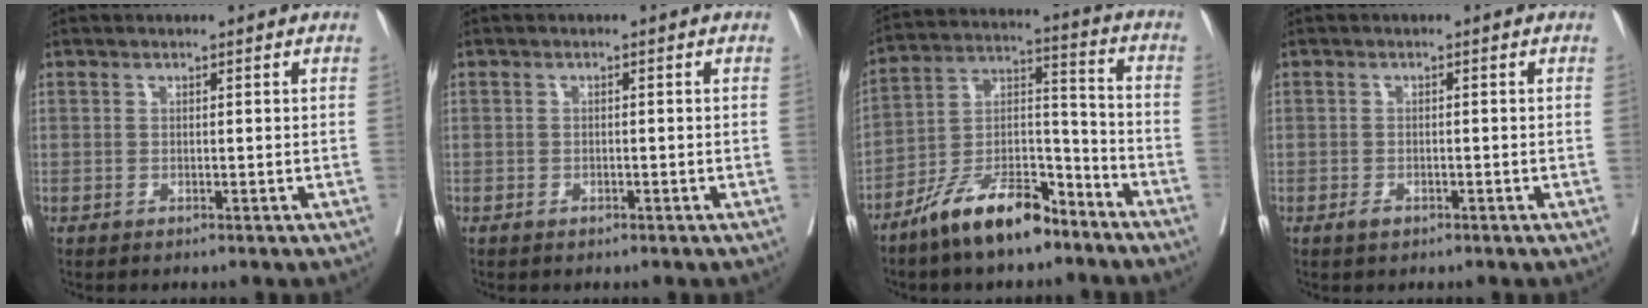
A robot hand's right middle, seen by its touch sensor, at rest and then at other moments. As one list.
[{"total": 0.6, "force": [-0.4, 0.4, 0.2], "torque": [-0.003, 0.002, -0.008]}, {"total": 13.0, "force": [-9.9, 4.0, 7.4], "torque": [-0.135, 0.013, -0.183]}, {"total": 1.3, "force": [-0.9, 0.7, 0.7], "torque": [-0.011, 0.002, -0.011]}]